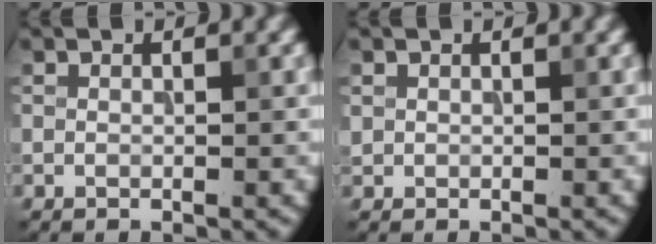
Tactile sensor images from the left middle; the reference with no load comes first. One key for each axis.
{"total": 0.9, "fx": 0.3, "fy": 0.8, "fz": -0.1, "tx": 0.010, "ty": -0.002, "tz": 0.004}